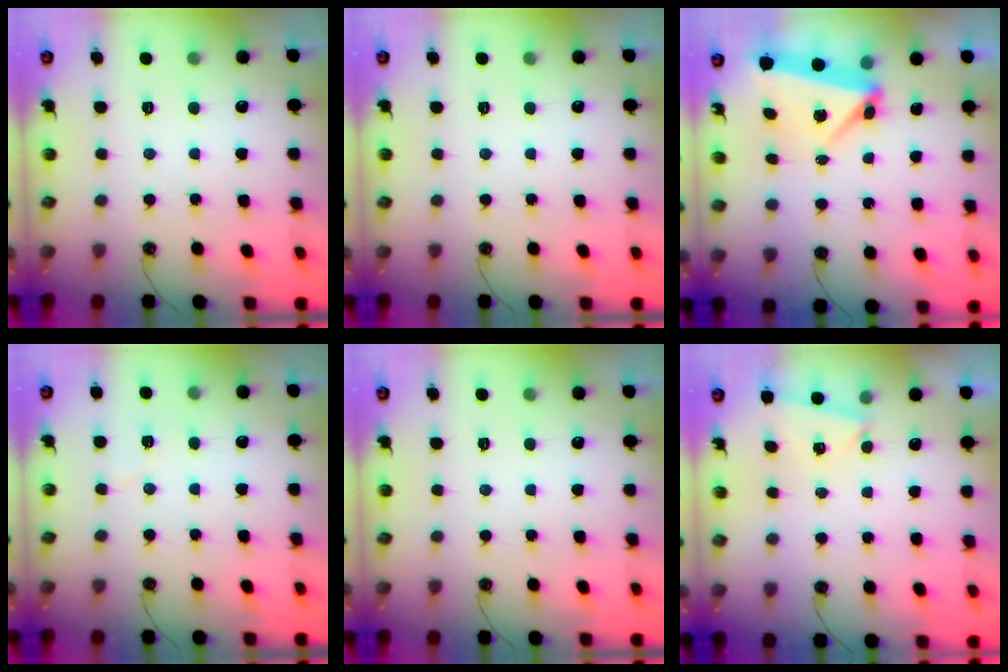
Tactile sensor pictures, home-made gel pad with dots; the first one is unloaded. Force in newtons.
{"total": 0.0}
{"total": 6.0, "press": 5.6, "slide": 2.3}
{"total": 3.8, "press": 3.5, "slide": 1.6}
{"total": 0.0}
{"total": 2.7, "press": 1.7, "slide": 2.1}